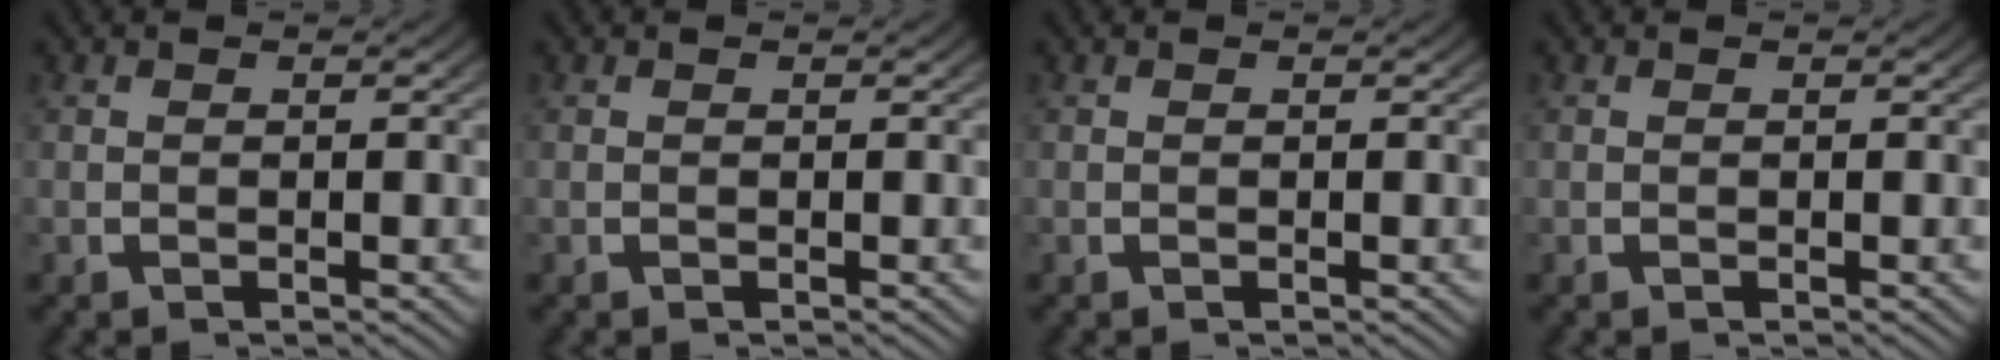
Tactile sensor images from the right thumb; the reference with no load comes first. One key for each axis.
{"total": 0.0}
{"total": 0.0}
{"total": 0.0}